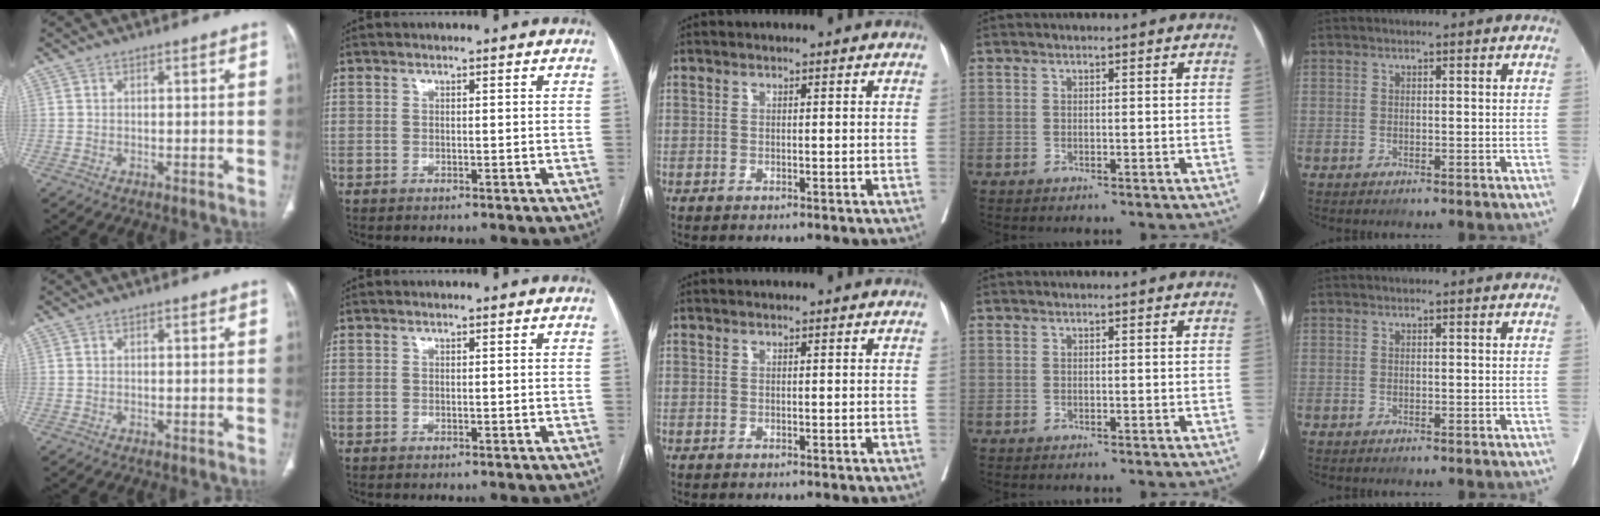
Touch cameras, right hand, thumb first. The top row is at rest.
{}